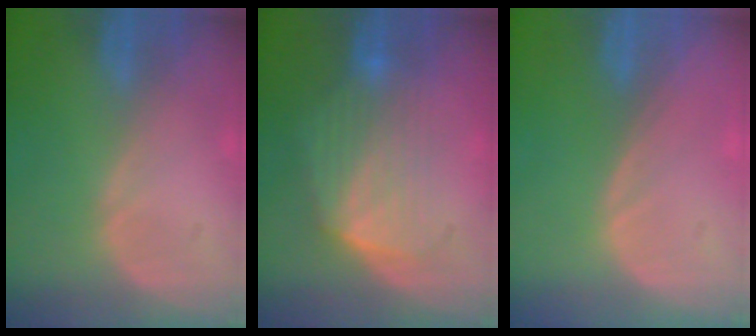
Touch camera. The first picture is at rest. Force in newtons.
{"total": 6.7, "press": 6.7, "slide": 0.7}
{"total": 0.0}